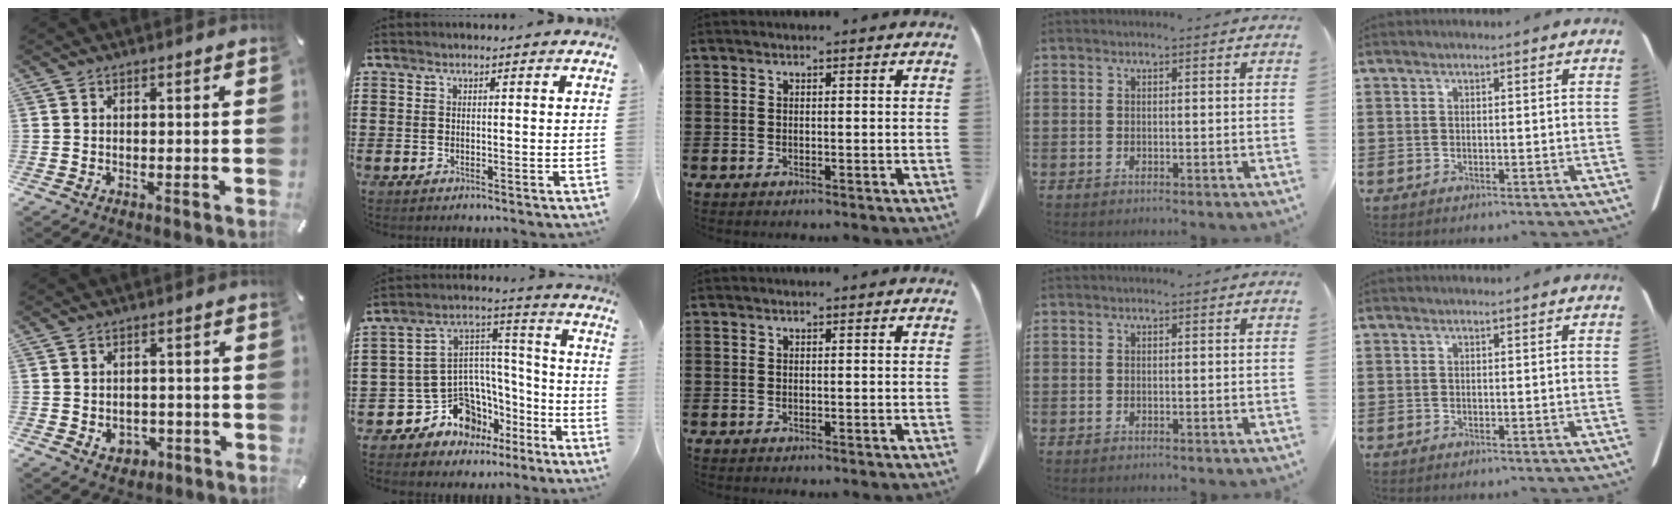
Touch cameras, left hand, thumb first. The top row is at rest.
{"thumb": {"total": 4.1, "force": [-1.1, 3.5, 1.9], "torque": [-0.024, -0.003, -0.022]}, "index": {"total": 9.7, "force": [-6.3, 7.1, 2.0], "torque": [-0.068, 0.000, -0.112]}}